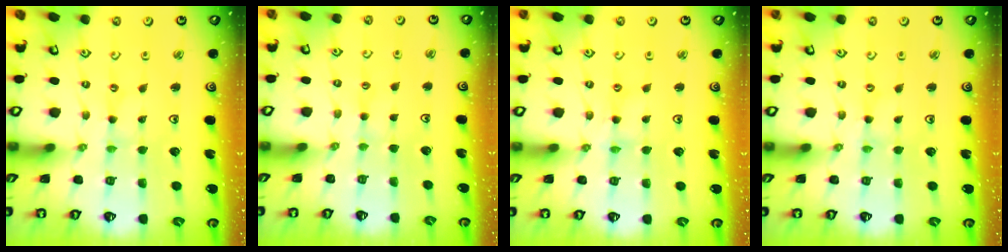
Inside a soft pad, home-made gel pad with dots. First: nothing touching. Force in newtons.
{"total": 2.2, "press": 2.2, "slide": 0.5}
{"total": 2.3, "press": 2.3, "slide": 0.3}
{"total": 0.0}